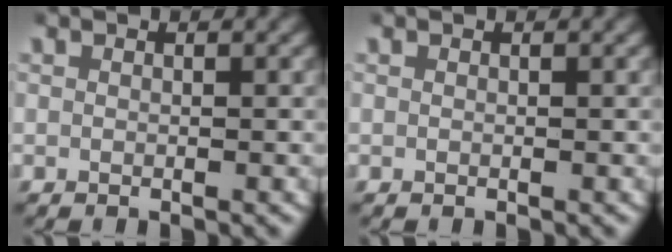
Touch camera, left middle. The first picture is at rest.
{"total": 0.0}